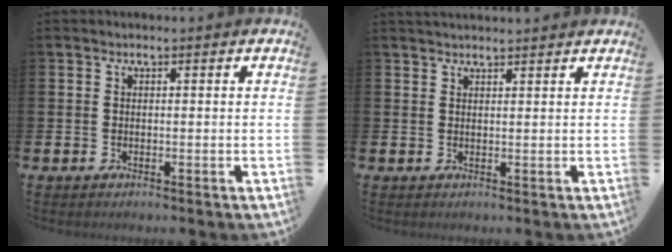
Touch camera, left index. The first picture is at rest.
{"total": 1.7, "force": [1.7, 0.1, 0.1], "torque": [0.006, -0.008, 0.029]}